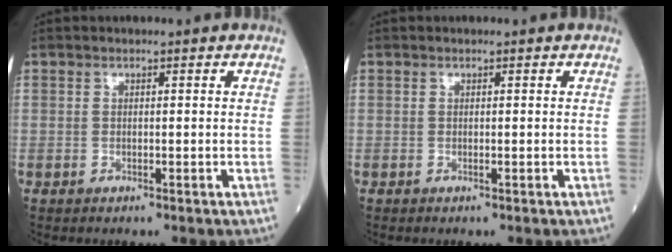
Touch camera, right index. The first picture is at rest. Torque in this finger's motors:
{"motor_torque": [0.00, 0.00, 0.03, -0.01]}